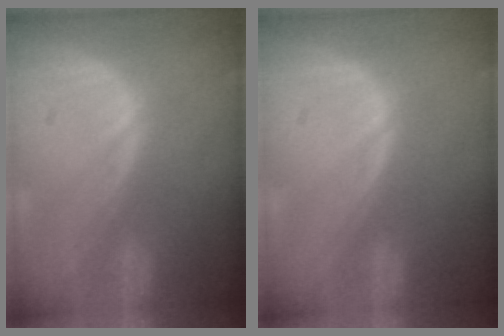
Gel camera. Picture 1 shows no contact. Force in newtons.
{"total": 0.0}